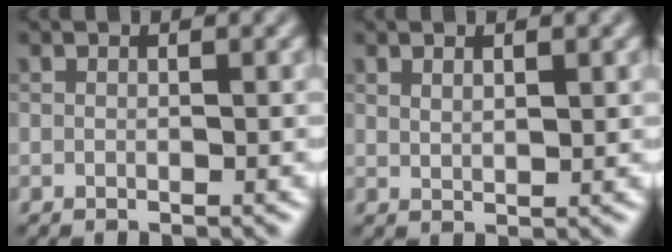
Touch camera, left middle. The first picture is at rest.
{"total": 1.3, "force": [0.9, 0.4, 0.8], "torque": [-0.018, 0.000, 0.018]}